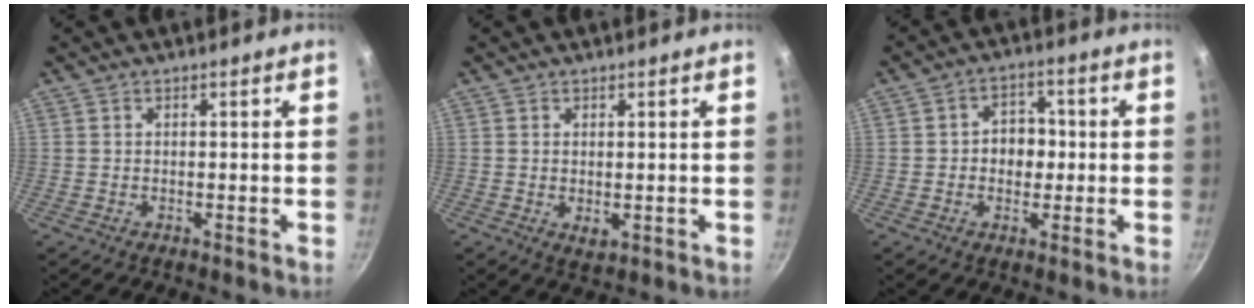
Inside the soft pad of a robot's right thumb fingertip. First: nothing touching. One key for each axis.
{"total": 2.3, "fx": 0.1, "fy": 1.3, "fz": 1.9, "tx": -0.030, "ty": -0.008, "tz": 0.004}
{"total": 6.2, "fx": -0.3, "fy": 4.9, "fz": 3.7, "tx": -0.017, "ty": 0.009, "tz": -0.009}